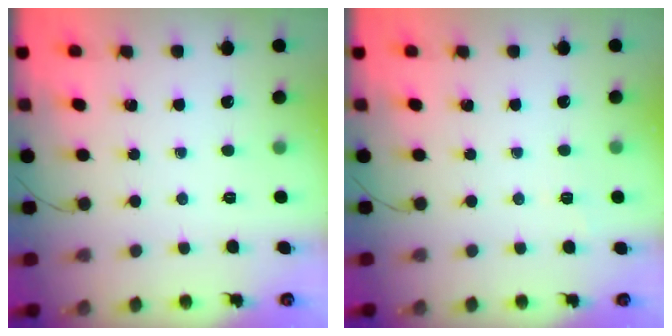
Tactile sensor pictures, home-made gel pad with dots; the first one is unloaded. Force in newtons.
{"total": 1.3, "press": 0.0, "slide": 1.3}